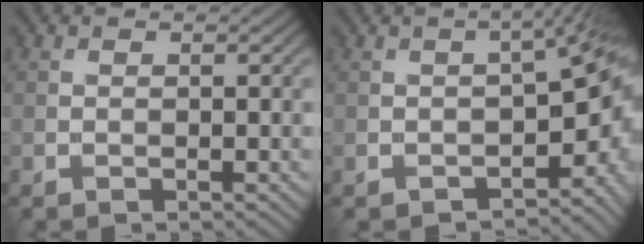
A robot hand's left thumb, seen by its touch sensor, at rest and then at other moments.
{"total": 8.8, "force": [-3.5, 3.3, 7.4], "torque": [-0.097, -0.022, -0.035]}